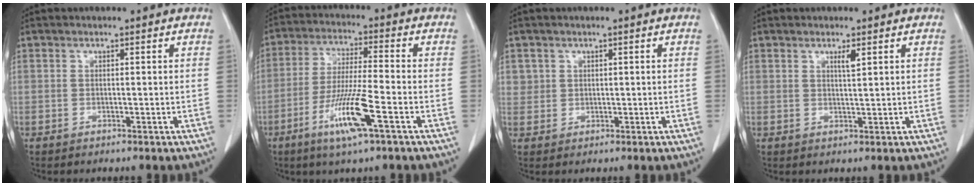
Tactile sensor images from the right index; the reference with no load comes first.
{"total": 10.3, "force": [-4.5, -0.1, 9.2], "torque": [-0.180, -0.018, -0.090]}
{"total": 2.1, "force": [1.0, 1.8, -0.1], "torque": [0.020, -0.003, 0.009]}
{"total": 1.8, "force": [1.1, 0.0, 1.4], "torque": [-0.022, -0.008, 0.017]}